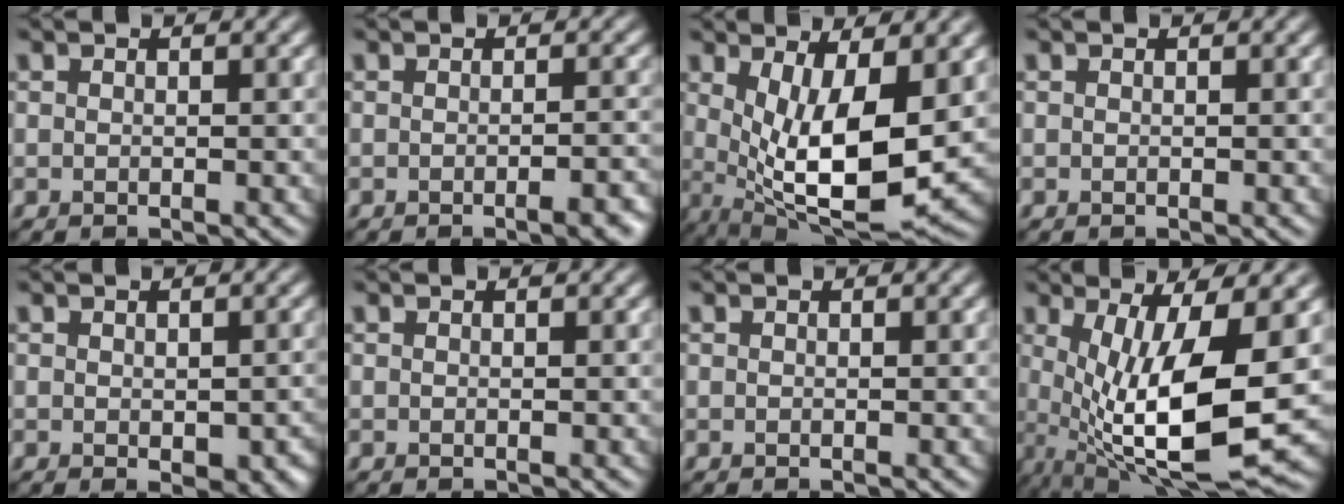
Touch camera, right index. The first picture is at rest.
{"total": 2.7, "force": [-1.3, 0.8, 2.2], "torque": [-0.022, 0.002, -0.019]}
{"total": 10.6, "force": [0.3, 4.0, 9.8], "torque": [-0.174, -0.027, 0.011]}
{"total": 0.0}
{"total": 3.3, "force": [-0.7, 1.7, 2.7], "torque": [-0.034, -0.010, -0.003]}
{"total": 0.0}
{"total": 0.0}
{"total": 11.7, "force": [-1.1, 3.6, 11.1], "torque": [-0.201, -0.026, -0.009]}